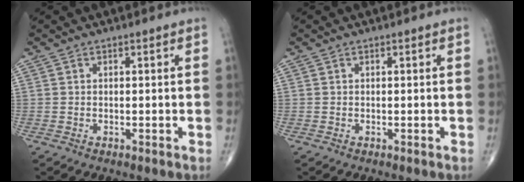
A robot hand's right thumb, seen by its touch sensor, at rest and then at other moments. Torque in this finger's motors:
{"motor_torque": [0.00, 0.00, 0.07, 0.07, 0.00]}